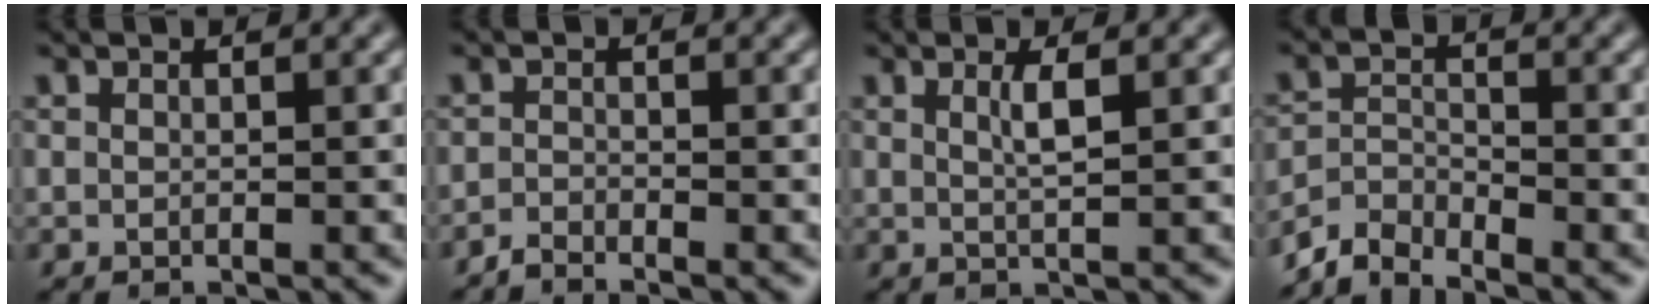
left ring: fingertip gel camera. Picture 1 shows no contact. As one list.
[{"total": 1.3, "force": [-1.3, 0.2, 0.4], "torque": [-0.006, -0.001, -0.030]}, {"total": 1.9, "force": [0.7, 0.4, 1.7], "torque": [-0.032, 0.000, 0.009]}, {"total": 3.6, "force": [-3.3, 1.0, 0.9], "torque": [-0.013, 0.001, -0.075]}]